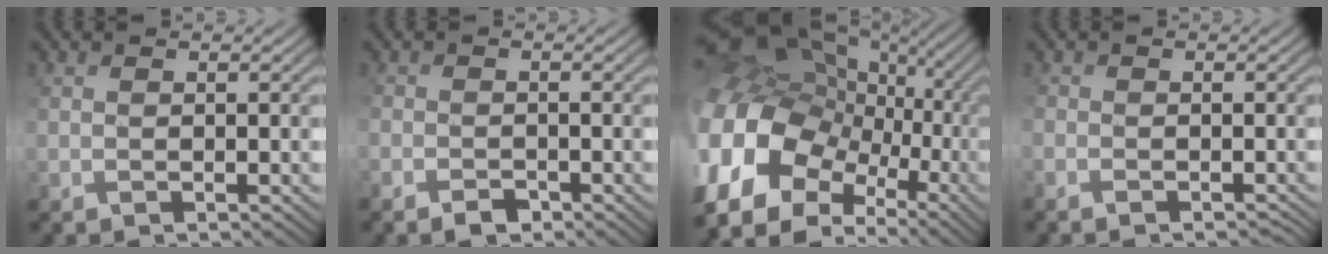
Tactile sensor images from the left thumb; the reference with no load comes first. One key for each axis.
{"total": 2.3, "fx": -1.6, "fy": 1.2, "fz": 1.0, "tx": -0.019, "ty": -0.005, "tz": -0.035}
{"total": 20.8, "fx": -4.0, "fy": 16.5, "fz": 12.0, "tx": -0.334, "ty": -0.004, "tz": -0.059}
{"total": 2.4, "fx": -1.9, "fy": 1.0, "fz": 1.0, "tx": -0.018, "ty": -0.010, "tz": -0.029}